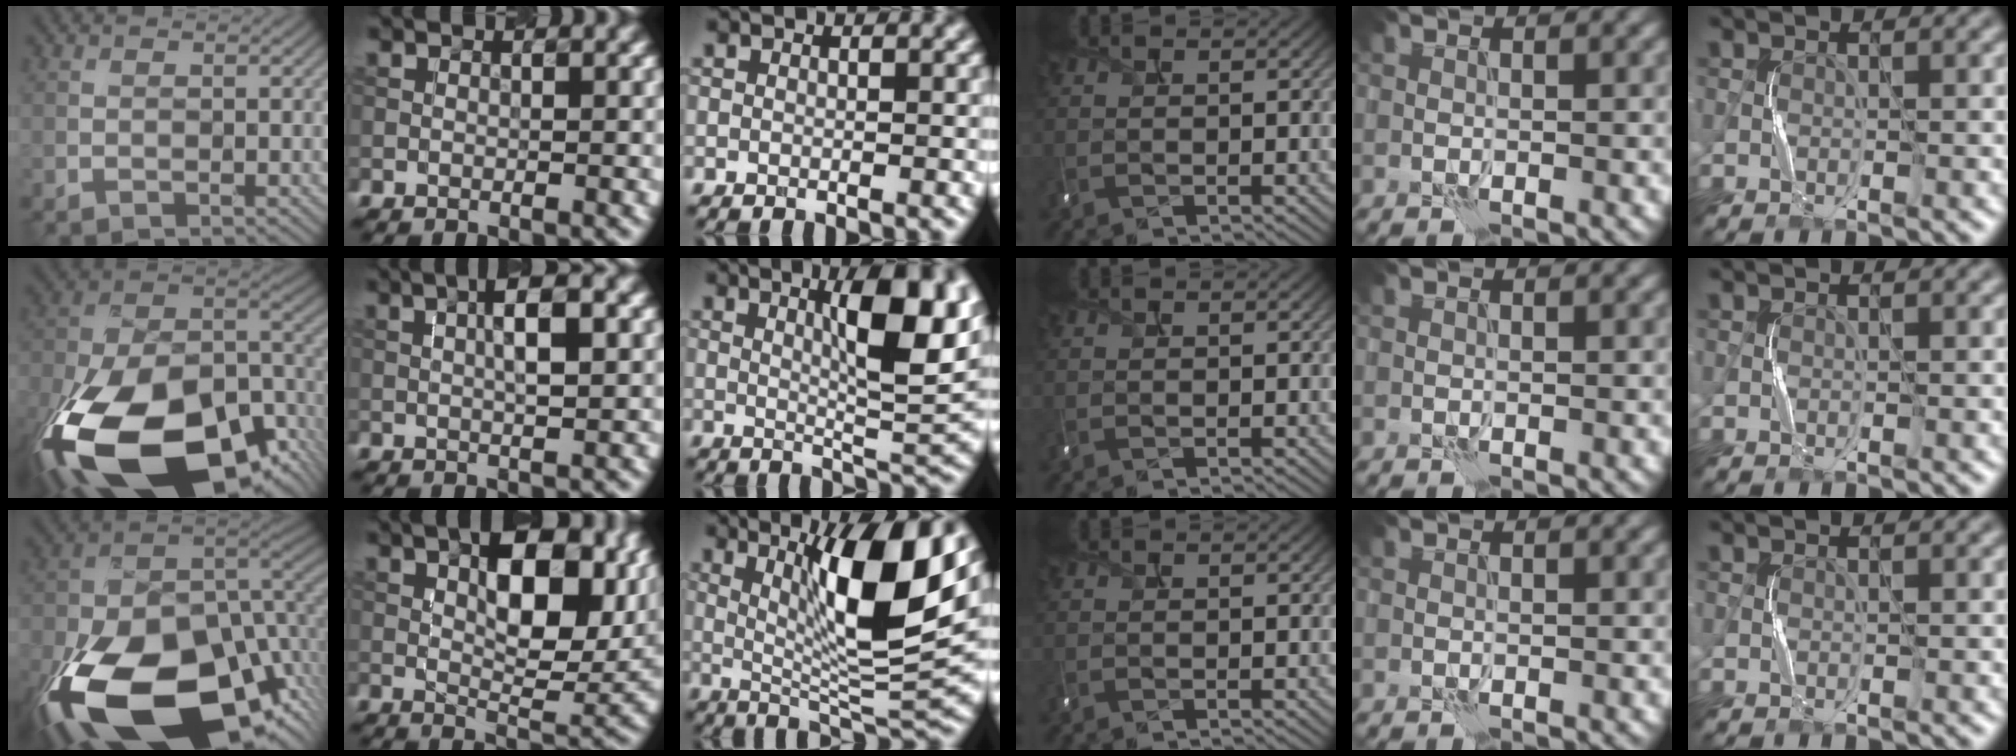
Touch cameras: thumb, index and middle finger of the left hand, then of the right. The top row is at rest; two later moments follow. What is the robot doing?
{"motion": "shake", "object": "tambourine"}